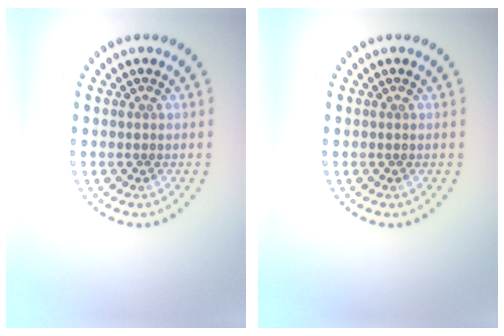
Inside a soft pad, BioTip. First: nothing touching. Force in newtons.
{"total": 0.0}